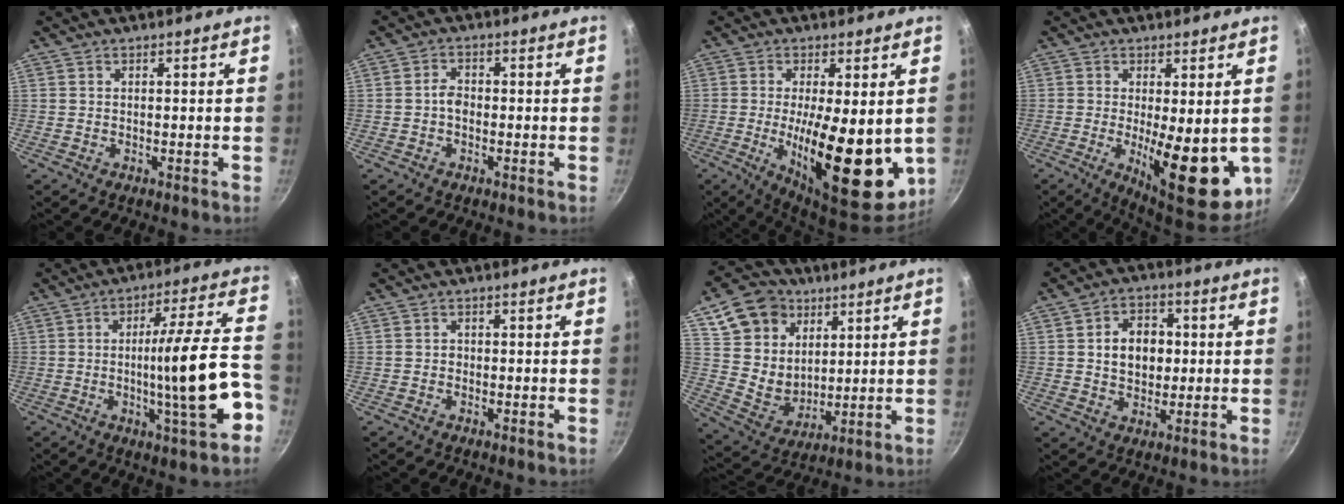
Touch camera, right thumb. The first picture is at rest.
{"total": 2.6, "force": [-0.5, 1.9, 1.8], "torque": [-0.022, 0.013, -0.012]}
{"total": 18.3, "force": [-1.5, 6.6, 17.0], "torque": [-0.238, -0.018, -0.013]}
{"total": 15.3, "force": [-2.2, 5.6, 14.0], "torque": [-0.168, -0.017, -0.014]}
{"total": 16.8, "force": [-4.5, 2.5, 16.0], "torque": [-0.218, 0.028, -0.065]}
{"total": 0.9, "force": [-0.2, 0.8, 0.3], "torque": [-0.003, 0.002, -0.005]}
{"total": 15.3, "force": [7.2, 11.9, 6.3], "torque": [-0.081, -0.022, 0.141]}
{"total": 8.8, "force": [0.9, 6.6, 5.7], "torque": [-0.062, 0.008, 0.011]}